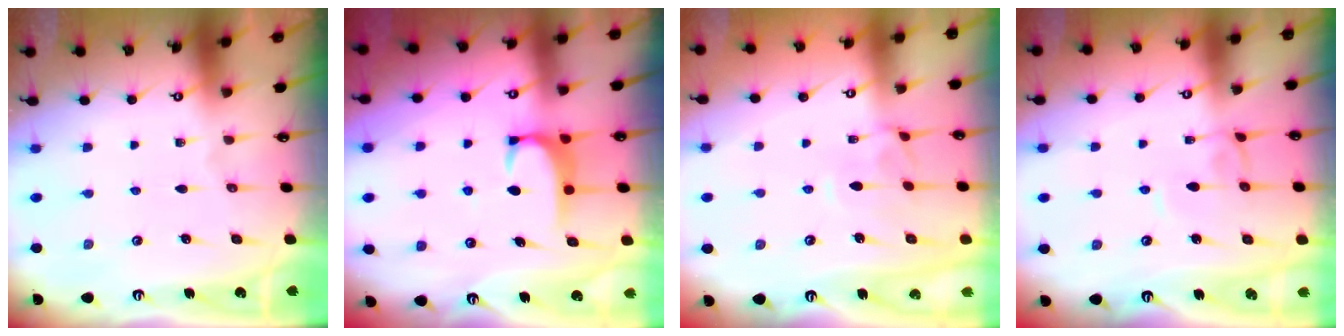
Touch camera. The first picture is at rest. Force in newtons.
{"total": 2.0, "press": 2.0, "slide": 0.6}
{"total": 2.2, "press": 2.0, "slide": 0.8}
{"total": 0.0}